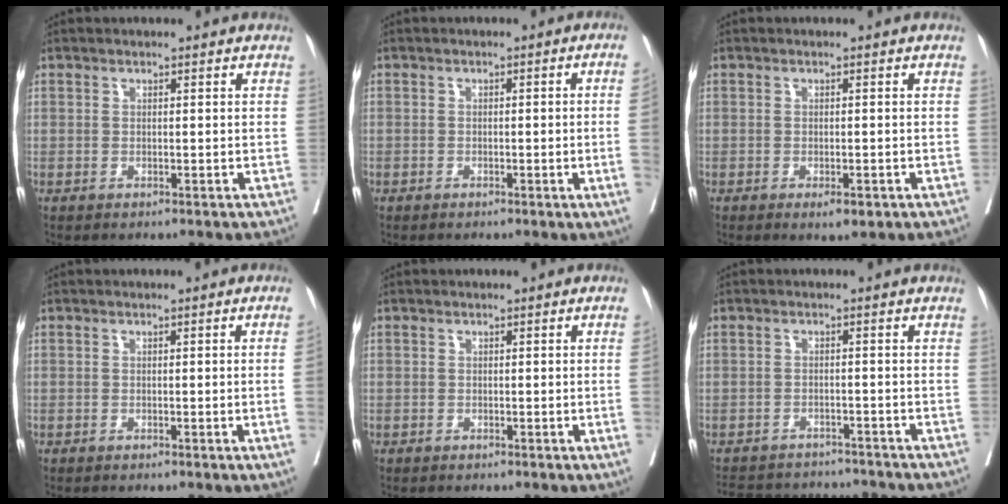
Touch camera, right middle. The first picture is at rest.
{"total": 3.7, "force": [-0.7, -0.7, 3.5], "torque": [-0.045, -0.001, -0.008]}
{"total": 2.1, "force": [-1.1, 0.6, 1.7], "torque": [-0.025, -0.004, -0.010]}
{"total": 2.2, "force": [-0.4, -0.4, 2.1], "torque": [-0.031, 0.001, -0.003]}
{"total": 1.3, "force": [-0.3, -0.3, 1.2], "torque": [-0.020, -0.002, -0.004]}
{"total": 9.6, "force": [-9.1, 2.8, 1.6], "torque": [-0.029, 0.010, -0.121]}